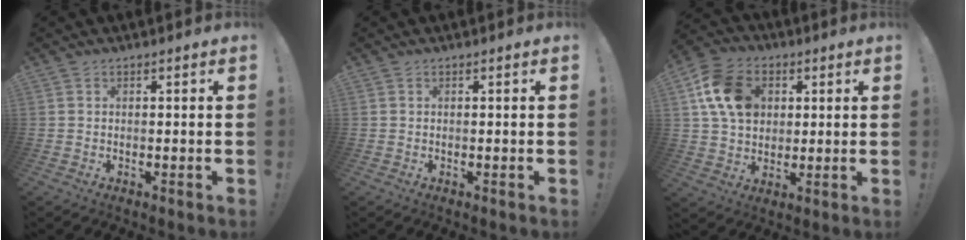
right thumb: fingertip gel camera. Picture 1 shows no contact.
{"total": 0.0}
{"total": 14.9, "force": [4.5, 11.5, 8.5], "torque": [-0.136, -0.002, 0.093]}